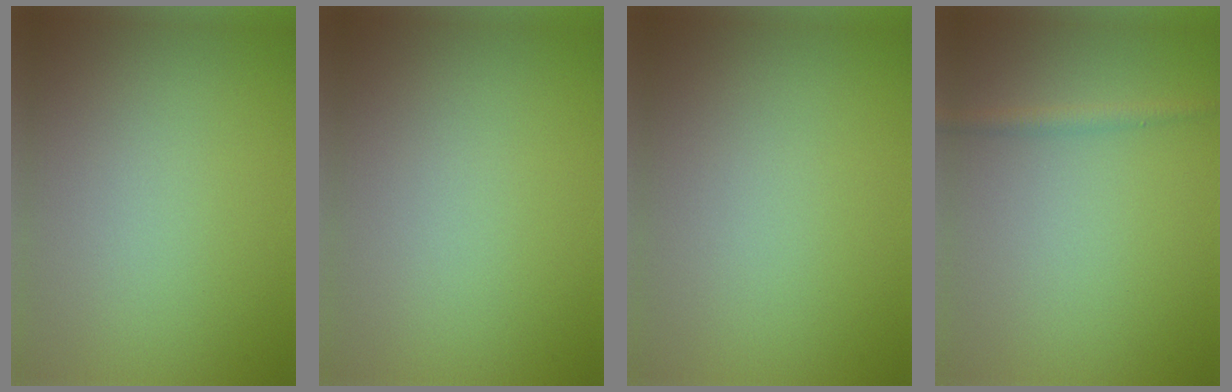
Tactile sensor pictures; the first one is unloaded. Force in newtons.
{"total": 0.0}
{"total": 0.0}
{"total": 1.3, "press": 1.3, "slide": 0.0}